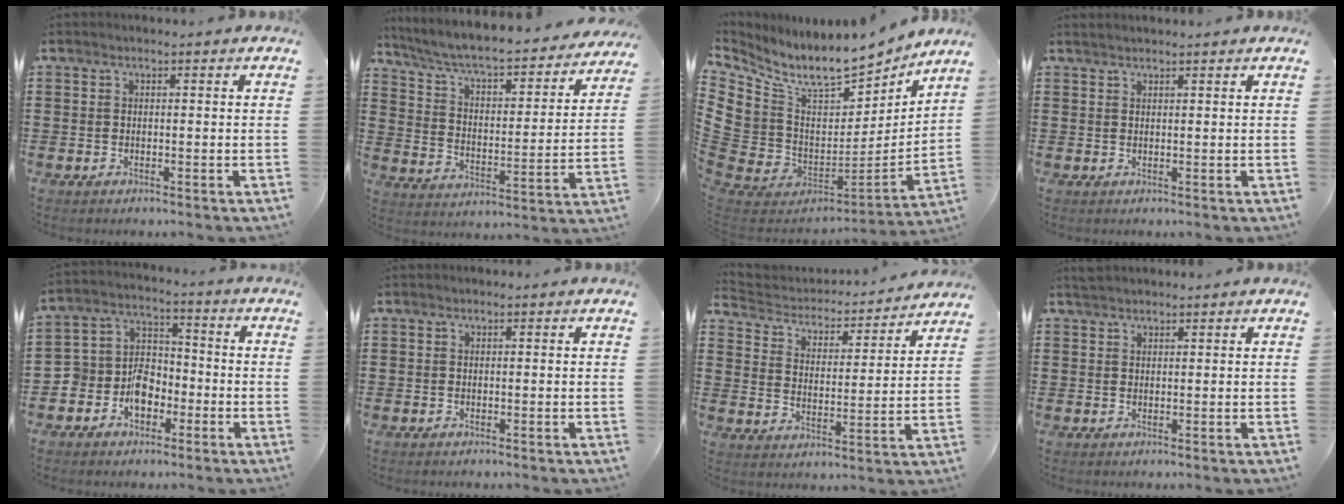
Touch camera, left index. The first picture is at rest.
{"total": 5.5, "force": [4.8, 0.5, 2.7], "torque": [-0.072, -0.041, 0.073]}
{"total": 9.8, "force": [8.1, 4.4, 3.3], "torque": [-0.101, -0.068, 0.142]}
{"total": 0.9, "force": [0.9, -0.1, 0.2], "torque": [-0.004, -0.001, 0.018]}
{"total": 6.5, "force": [-3.4, 4.9, 2.4], "torque": [-0.062, 0.012, -0.069]}
{"total": 0.0}
{"total": 2.9, "force": [2.8, 0.8, 0.0], "torque": [-0.022, -0.028, 0.038]}
{"total": 1.3, "force": [1.3, 0.1, 0.1], "torque": [-0.004, 0.001, 0.026]}